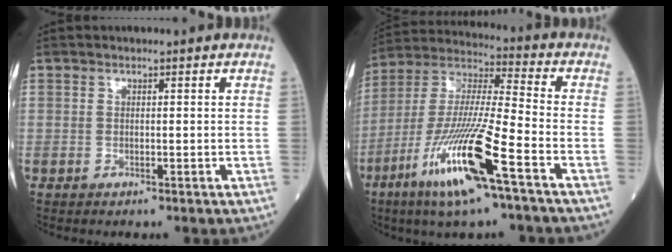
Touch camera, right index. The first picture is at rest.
{"total": 14.7, "force": [-7.1, -0.1, 12.9], "torque": [-0.268, -0.023, -0.131]}